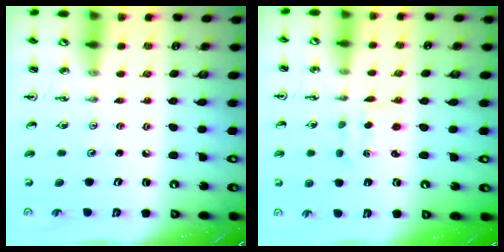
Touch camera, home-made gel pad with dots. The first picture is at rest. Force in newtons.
{"total": 2.3, "press": 2.3, "slide": 0.4}